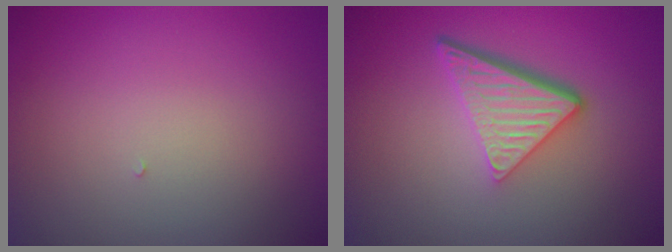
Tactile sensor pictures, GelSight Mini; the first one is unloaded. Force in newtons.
{"total": 5.2, "press": 3.6, "slide": 3.8}